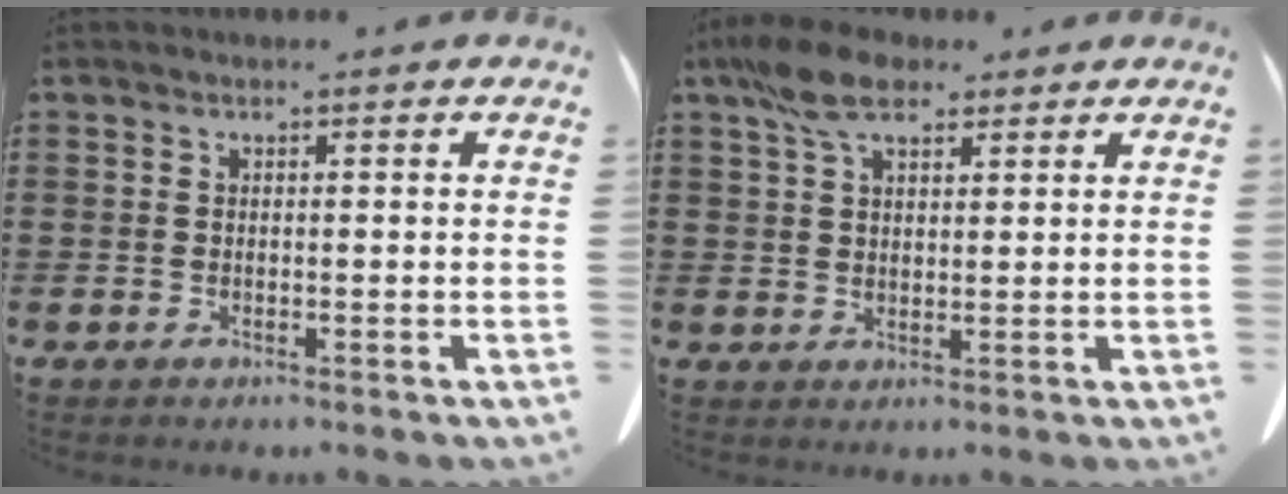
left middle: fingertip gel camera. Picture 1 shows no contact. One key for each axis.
{"total": 7.1, "fx": 4.8, "fy": 3.0, "fz": 4.2, "tx": -0.099, "ty": 0.002, "tz": 0.091}